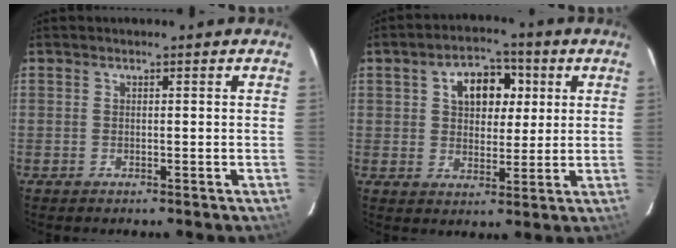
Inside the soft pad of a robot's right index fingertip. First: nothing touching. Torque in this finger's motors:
{"motor_torque": [0.25, 0.02, 0.39, 0.08]}